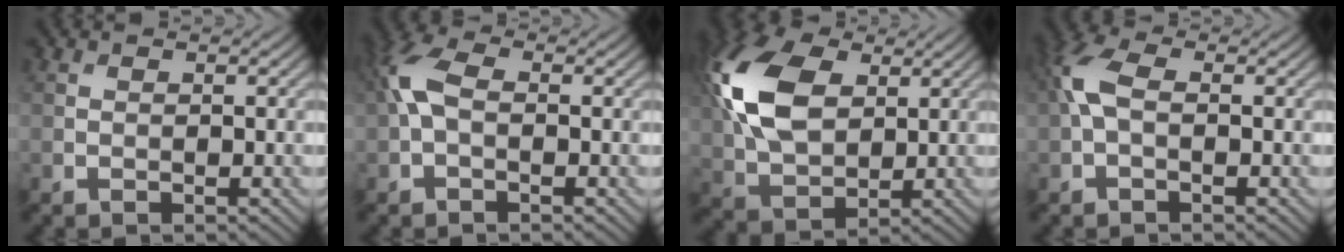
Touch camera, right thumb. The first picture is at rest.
{"total": 5.0, "force": [0.1, 2.9, 4.1], "torque": [-0.109, 0.016, -0.009]}
{"total": 13.8, "force": [3.7, 8.5, 10.2], "torque": [-0.265, 0.026, 0.065]}
{"total": 4.7, "force": [0.2, 2.5, 3.9], "torque": [-0.106, 0.015, -0.007]}